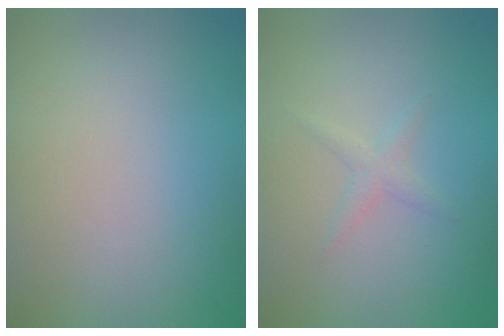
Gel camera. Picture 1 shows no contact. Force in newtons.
{"total": 1.1, "press": 1.1, "slide": 0.1}